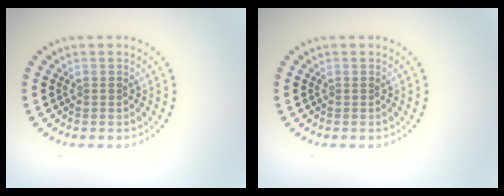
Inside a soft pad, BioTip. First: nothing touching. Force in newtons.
{"total": 0.0}